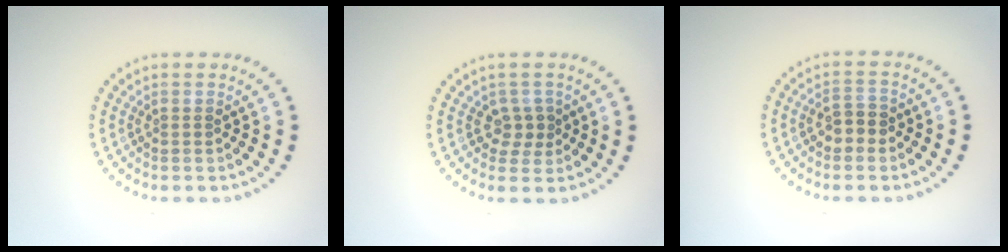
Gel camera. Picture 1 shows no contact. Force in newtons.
{"total": 1.8, "press": 1.6, "slide": 0.9}
{"total": 2.1, "press": 2.0, "slide": 0.4}